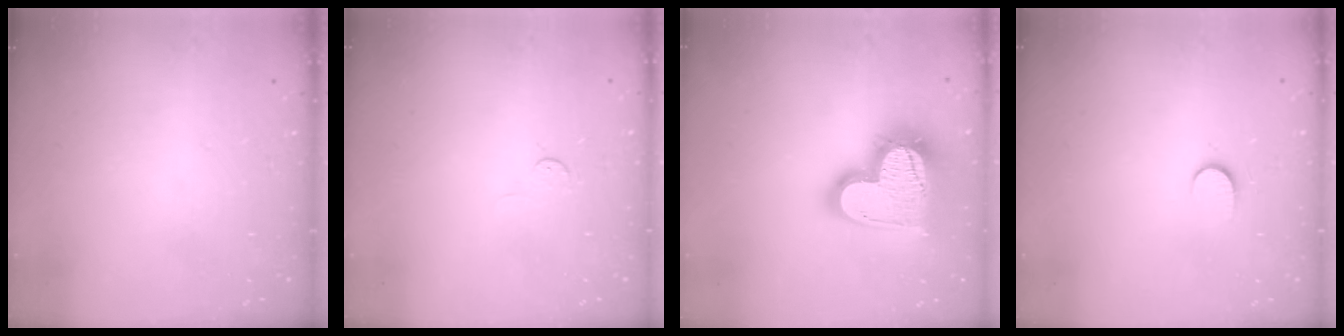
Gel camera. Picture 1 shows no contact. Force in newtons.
{"total": 2.8, "press": 2.8, "slide": 0.4}
{"total": 23.6, "press": 23.5, "slide": 2.1}
{"total": 5.7, "press": 5.7, "slide": 0.5}